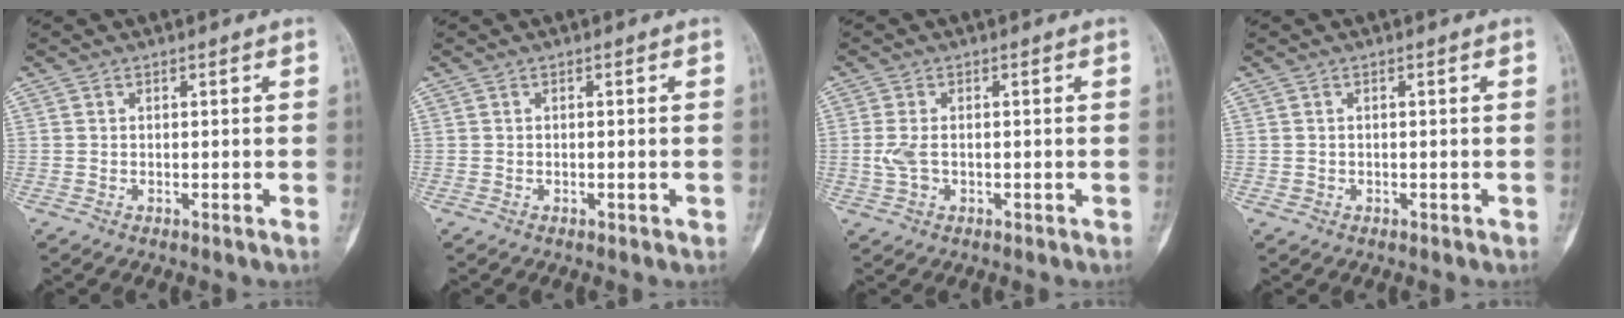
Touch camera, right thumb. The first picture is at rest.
{"total": 0.8, "force": [-0.3, 0.4, 0.5], "torque": [-0.003, 0.004, -0.004]}
{"total": 3.6, "force": [-0.5, 2.3, 2.7], "torque": [-0.062, 0.005, -0.012]}
{"total": 0.9, "force": [-0.4, 0.8, 0.1], "torque": [0.004, 0.006, -0.006]}